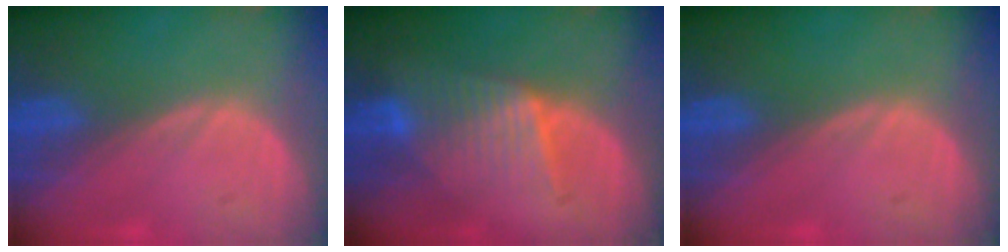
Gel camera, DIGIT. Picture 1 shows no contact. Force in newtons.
{"total": 6.5, "press": 6.4, "slide": 1.0}
{"total": 0.0}